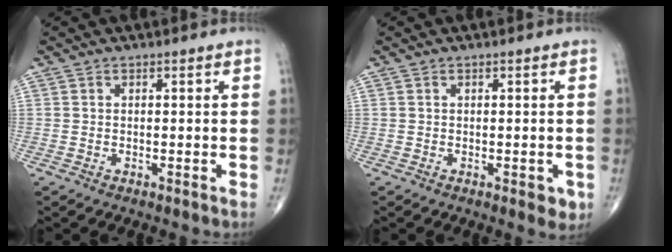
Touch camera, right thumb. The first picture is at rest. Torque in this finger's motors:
{"motor_torque": [-0.02, 0.84, -0.06, -0.01, 0.07]}